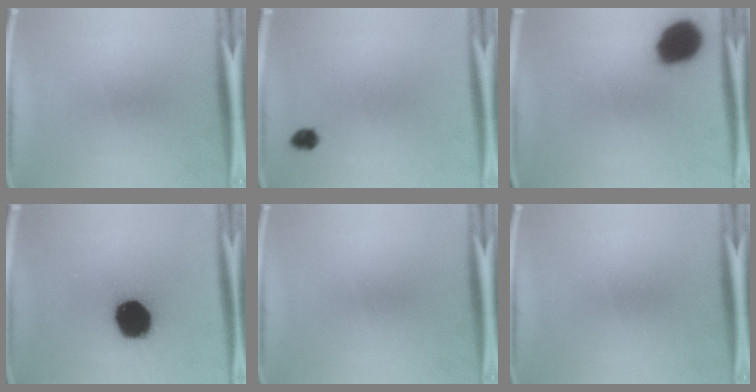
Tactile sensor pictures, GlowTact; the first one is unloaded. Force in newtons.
{"total": 2.1}
{"total": 14.2}
{"total": 19.2}
{"total": 0.0}
{"total": 0.0}